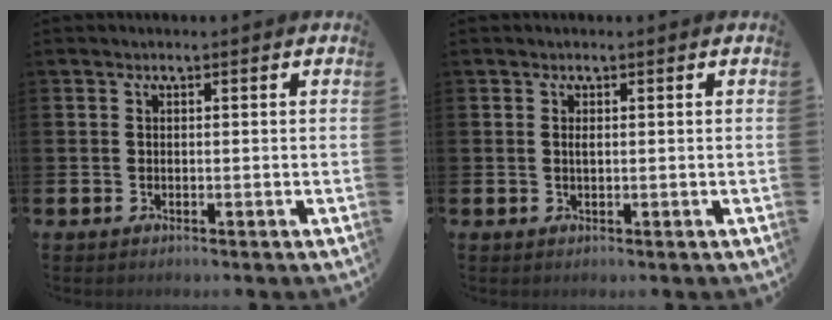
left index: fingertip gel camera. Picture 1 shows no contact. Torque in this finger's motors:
{"motor_torque": [0.15, 0.28, -0.04, 0.00]}